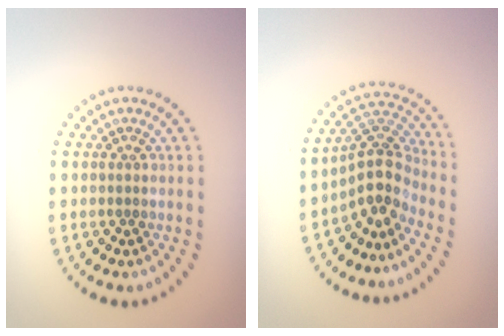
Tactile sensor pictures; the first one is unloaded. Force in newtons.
{"total": 4.1, "press": 3.1, "slide": 2.6}